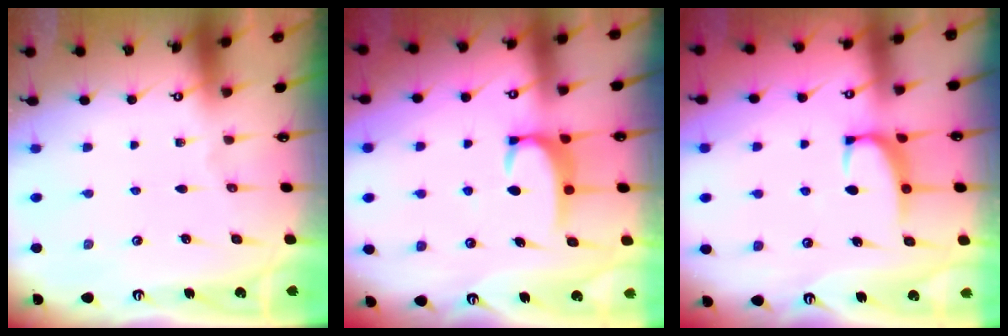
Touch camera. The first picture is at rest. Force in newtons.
{"total": 2.7, "press": 2.7, "slide": 0.5}
{"total": 2.9, "press": 2.8, "slide": 1.0}